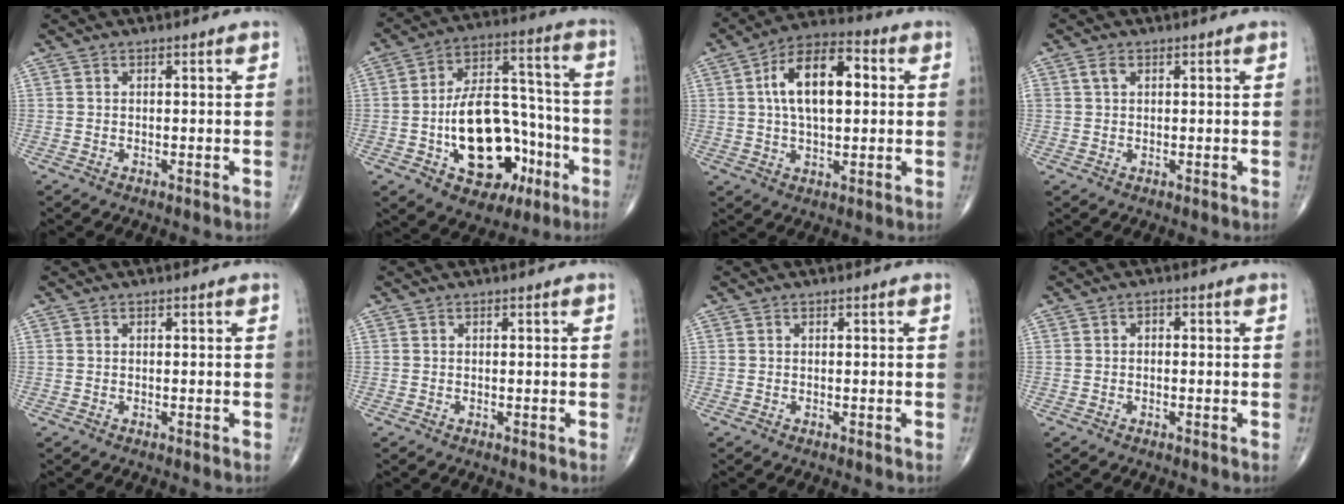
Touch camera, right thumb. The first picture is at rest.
{"total": 20.9, "force": [-6.7, 12.6, 15.3], "torque": [-0.208, 0.056, -0.093]}
{"total": 14.4, "force": [2.3, 7.3, 12.2], "torque": [-0.198, 0.021, 0.031]}
{"total": 1.7, "force": [0.7, 1.1, 1.1], "torque": [-0.023, 0.006, 0.015]}
{"total": 0.0}
{"total": 0.0}
{"total": 0.0}
{"total": 1.0, "force": [-0.1, 0.7, 0.7], "torque": [-0.005, 0.005, -0.007]}